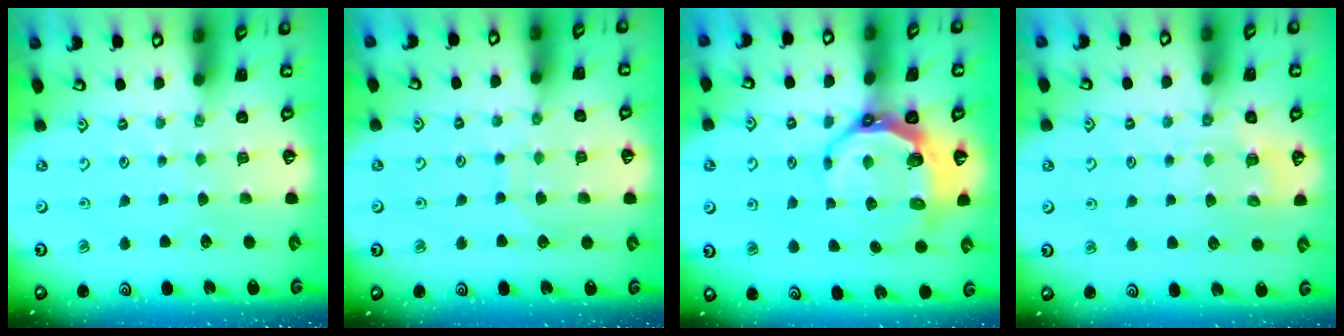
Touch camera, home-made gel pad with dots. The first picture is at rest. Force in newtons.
{"total": 5.5, "press": 5.5, "slide": 0.5}
{"total": 7.8, "press": 6.9, "slide": 3.7}
{"total": 6.7, "press": 6.7, "slide": 0.8}